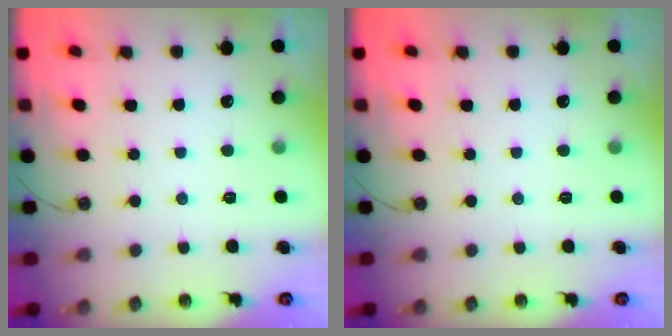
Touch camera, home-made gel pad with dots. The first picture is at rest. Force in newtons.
{"total": 0.0}